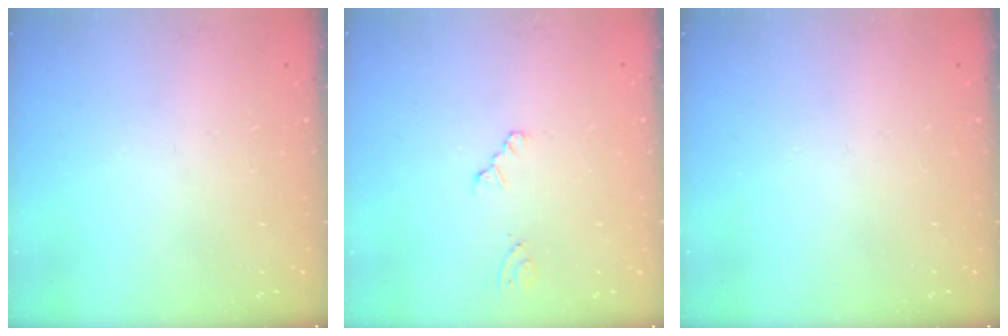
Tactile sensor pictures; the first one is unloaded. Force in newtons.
{"total": 0.0}
{"total": 0.0}